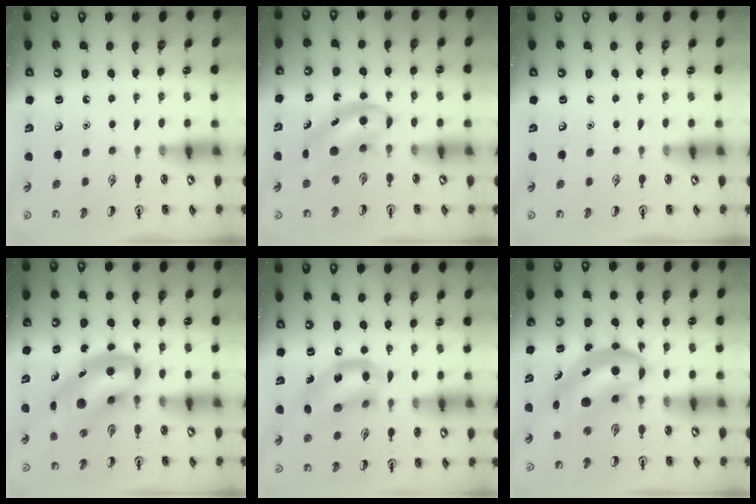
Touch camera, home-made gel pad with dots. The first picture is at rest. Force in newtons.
{"total": 5.7, "press": 5.6, "slide": 0.7}
{"total": 0.0}
{"total": 9.0, "press": 8.7, "slide": 2.4}
{"total": 13.5, "press": 13.2, "slide": 3.0}
{"total": 8.4, "press": 8.2, "slide": 1.8}